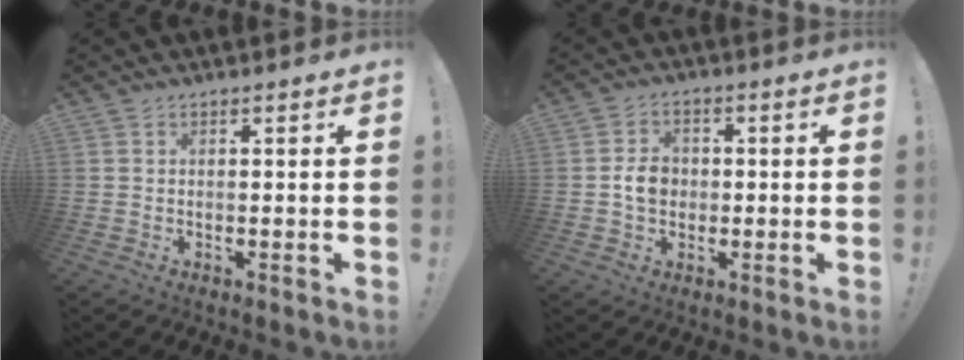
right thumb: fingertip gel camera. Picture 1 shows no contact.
{"total": 6.0, "force": [-0.7, 4.8, 3.5], "torque": [-0.056, 0.008, -0.012]}